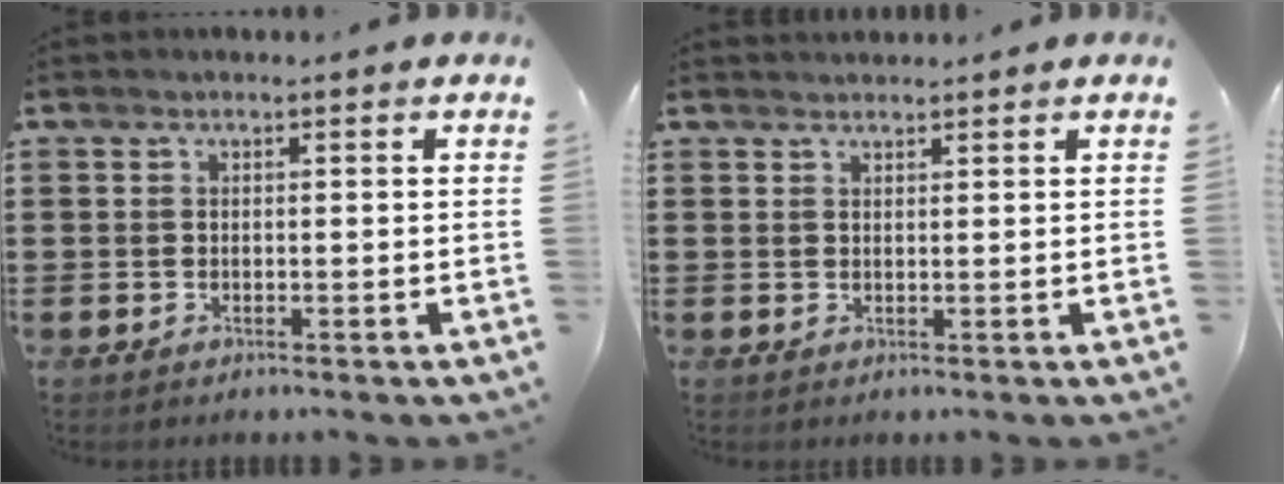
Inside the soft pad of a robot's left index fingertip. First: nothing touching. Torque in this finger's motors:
{"motor_torque": [-1.41, 0.73, 0.10, 0.02]}